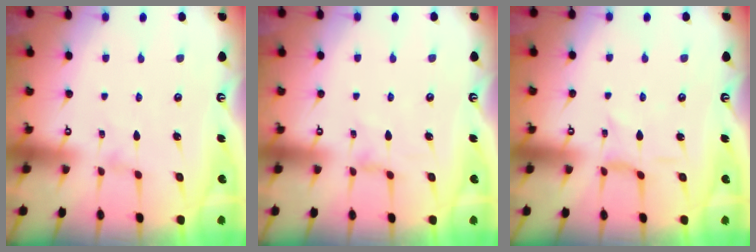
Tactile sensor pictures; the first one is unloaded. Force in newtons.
{"total": 1.7, "press": 1.6, "slide": 0.4}
{"total": 0.6, "press": 0.6, "slide": 0.2}